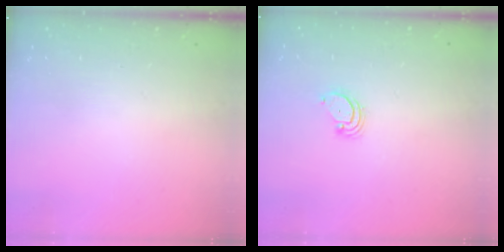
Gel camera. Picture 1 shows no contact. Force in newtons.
{"total": 2.2, "press": 2.2, "slide": 0.3}